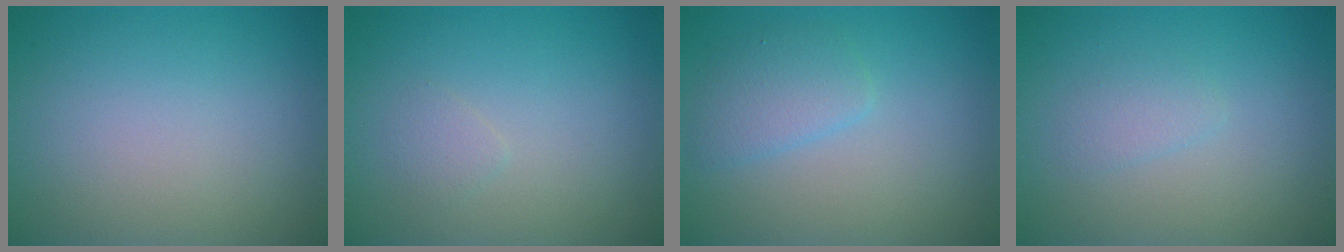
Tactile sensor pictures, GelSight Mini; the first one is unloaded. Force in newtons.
{"total": 0.8, "press": 0.8, "slide": 0.1}
{"total": 2.2, "press": 2.2, "slide": 0.1}
{"total": 1.1, "press": 1.1, "slide": 0.0}